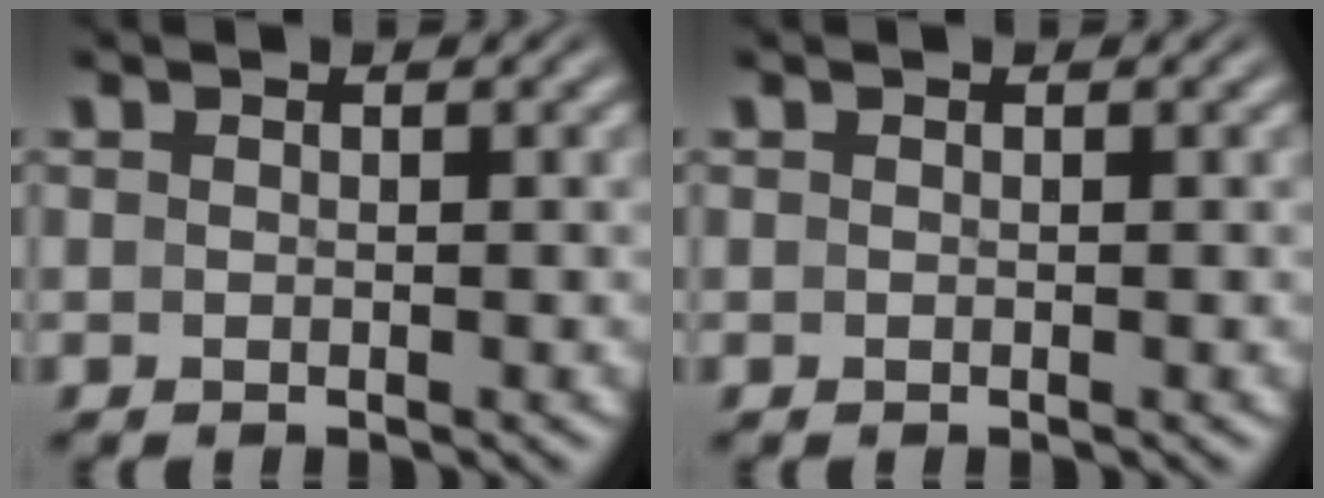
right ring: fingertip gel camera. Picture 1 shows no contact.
{"total": 0.0}